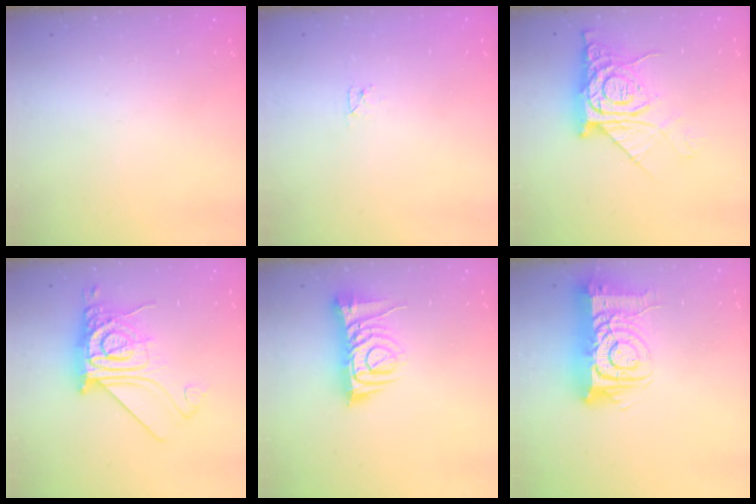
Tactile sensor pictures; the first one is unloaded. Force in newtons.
{"total": 2.6, "press": 2.6, "slide": 0.3}
{"total": 13.7, "press": 13.6, "slide": 1.5}
{"total": 20.3, "press": 20.2, "slide": 2.3}
{"total": 9.0, "press": 8.9, "slide": 1.4}
{"total": 15.4, "press": 15.4, "slide": 1.3}